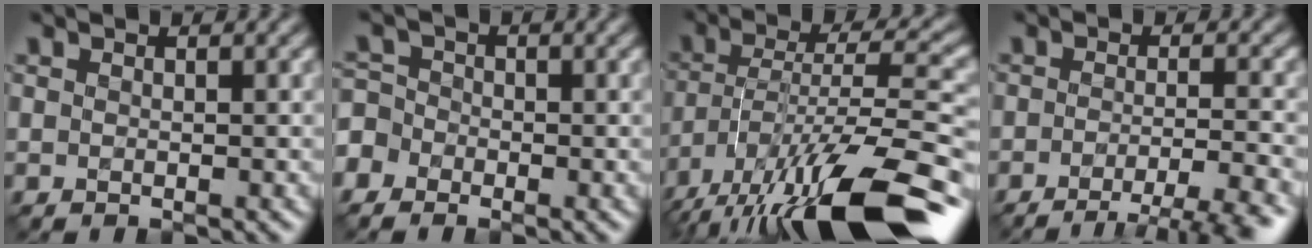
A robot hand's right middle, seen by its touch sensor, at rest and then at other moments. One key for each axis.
{"total": 3.0, "fx": -1.6, "fy": 2.4, "fz": 0.9, "tx": -0.009, "ty": 0.012, "tz": -0.040}
{"total": 15.6, "fx": -10.1, "fy": 4.0, "fz": 11.2, "tx": -0.213, "ty": 0.008, "tz": -0.170}
{"total": 5.4, "fx": -3.9, "fy": 0.8, "fz": 3.8, "tx": -0.054, "ty": 0.006, "tz": -0.057}